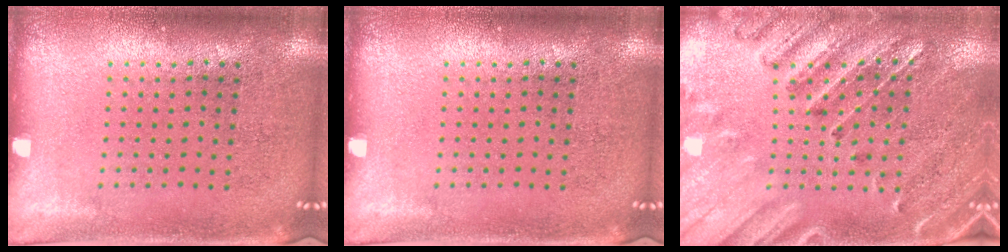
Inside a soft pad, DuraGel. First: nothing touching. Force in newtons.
{"total": 0.0}
{"total": 2.9, "press": 2.7, "slide": 1.1}